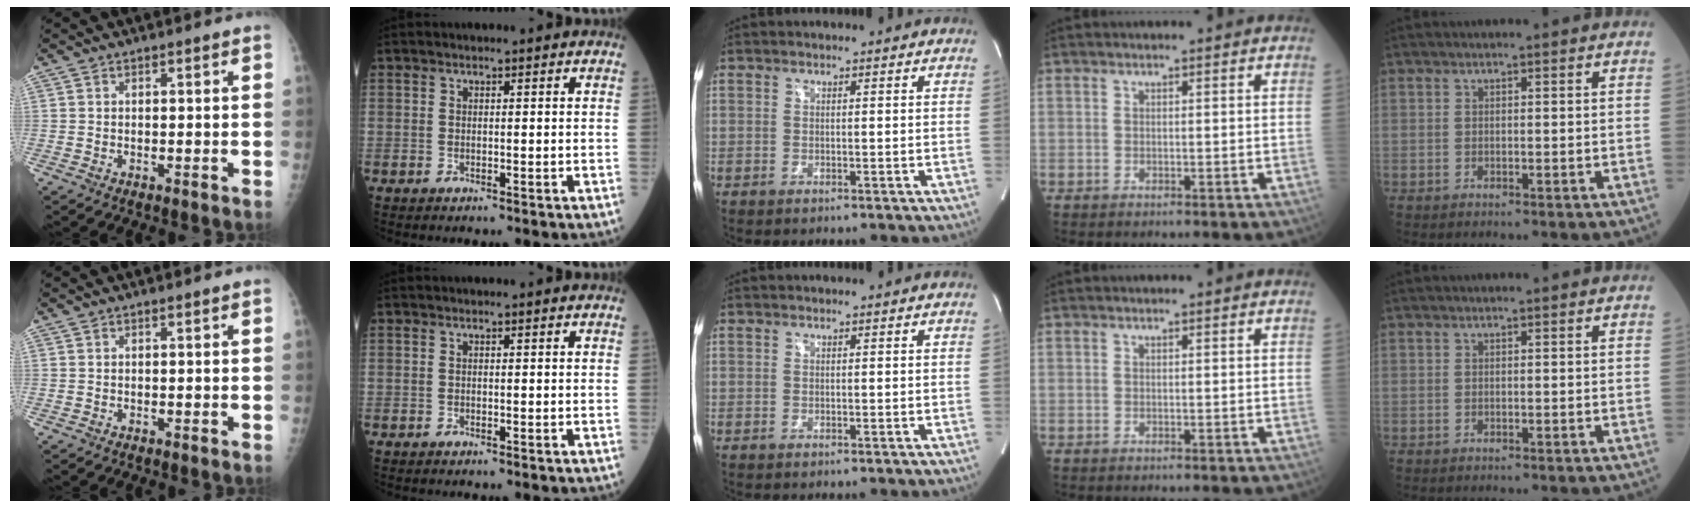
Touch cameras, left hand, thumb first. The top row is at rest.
{}